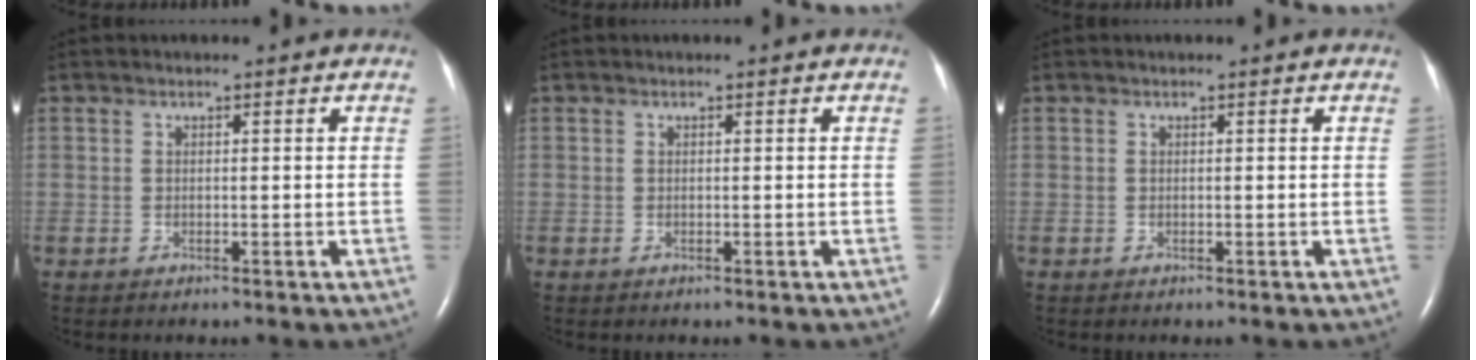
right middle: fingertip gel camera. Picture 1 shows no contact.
{"total": 0.0}
{"total": 0.0}